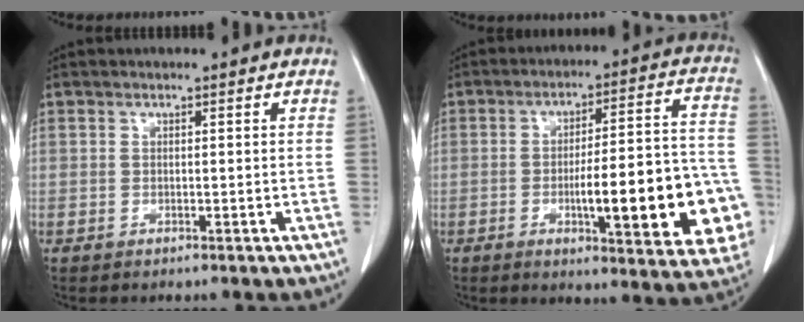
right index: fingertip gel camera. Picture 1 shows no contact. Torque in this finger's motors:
{"motor_torque": [1.89, -0.25, 0.53, 0.20]}